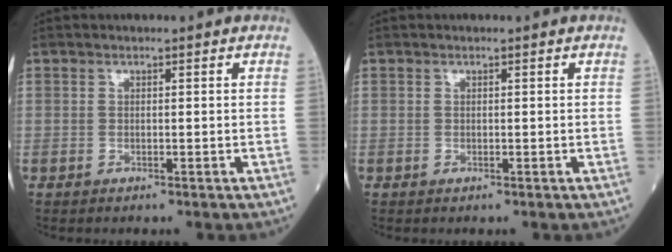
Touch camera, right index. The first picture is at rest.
{"total": 0.0}